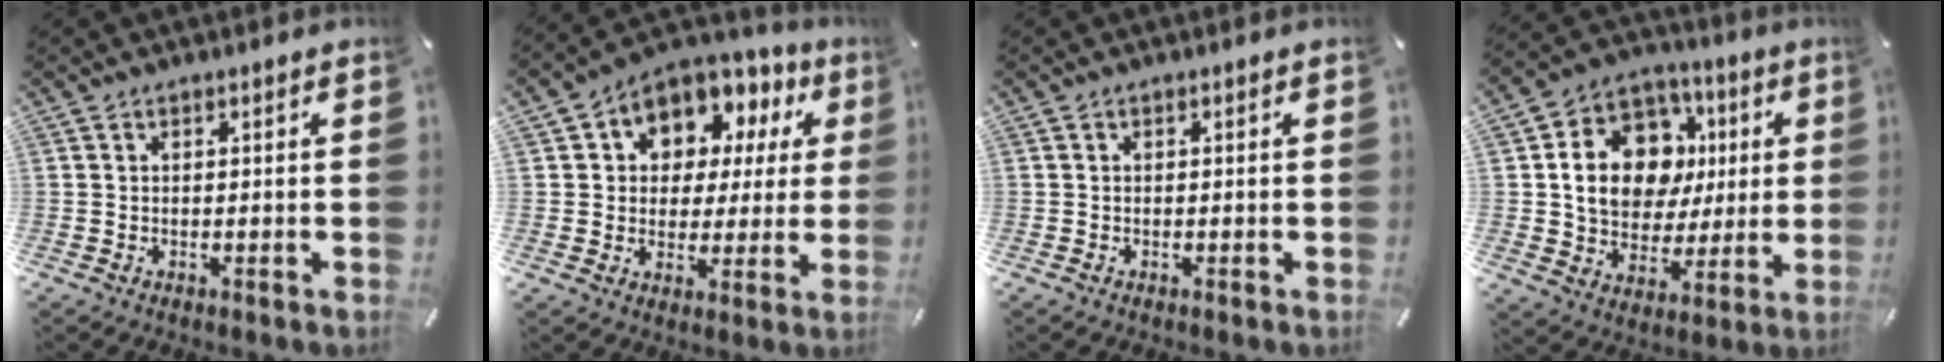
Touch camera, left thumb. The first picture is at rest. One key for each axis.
{"total": 9.2, "fx": 4.5, "fy": 7.5, "fz": 3.0, "tx": -0.063, "ty": -0.036, "tz": 0.085}
{"total": 0.0}
{"total": 16.4, "fx": 2.7, "fy": 13.4, "fz": 9.1, "tx": -0.154, "ty": -0.001, "tz": 0.057}